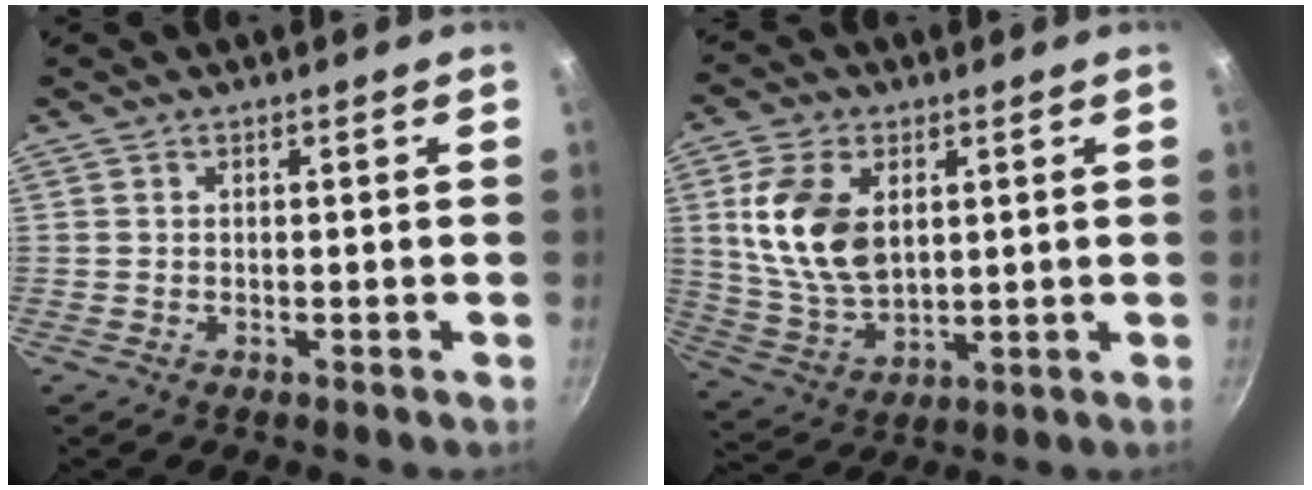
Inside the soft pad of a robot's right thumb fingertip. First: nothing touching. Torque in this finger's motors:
{"motor_torque": [0.41, 1.83, 1.49, 0.47, 0.23]}